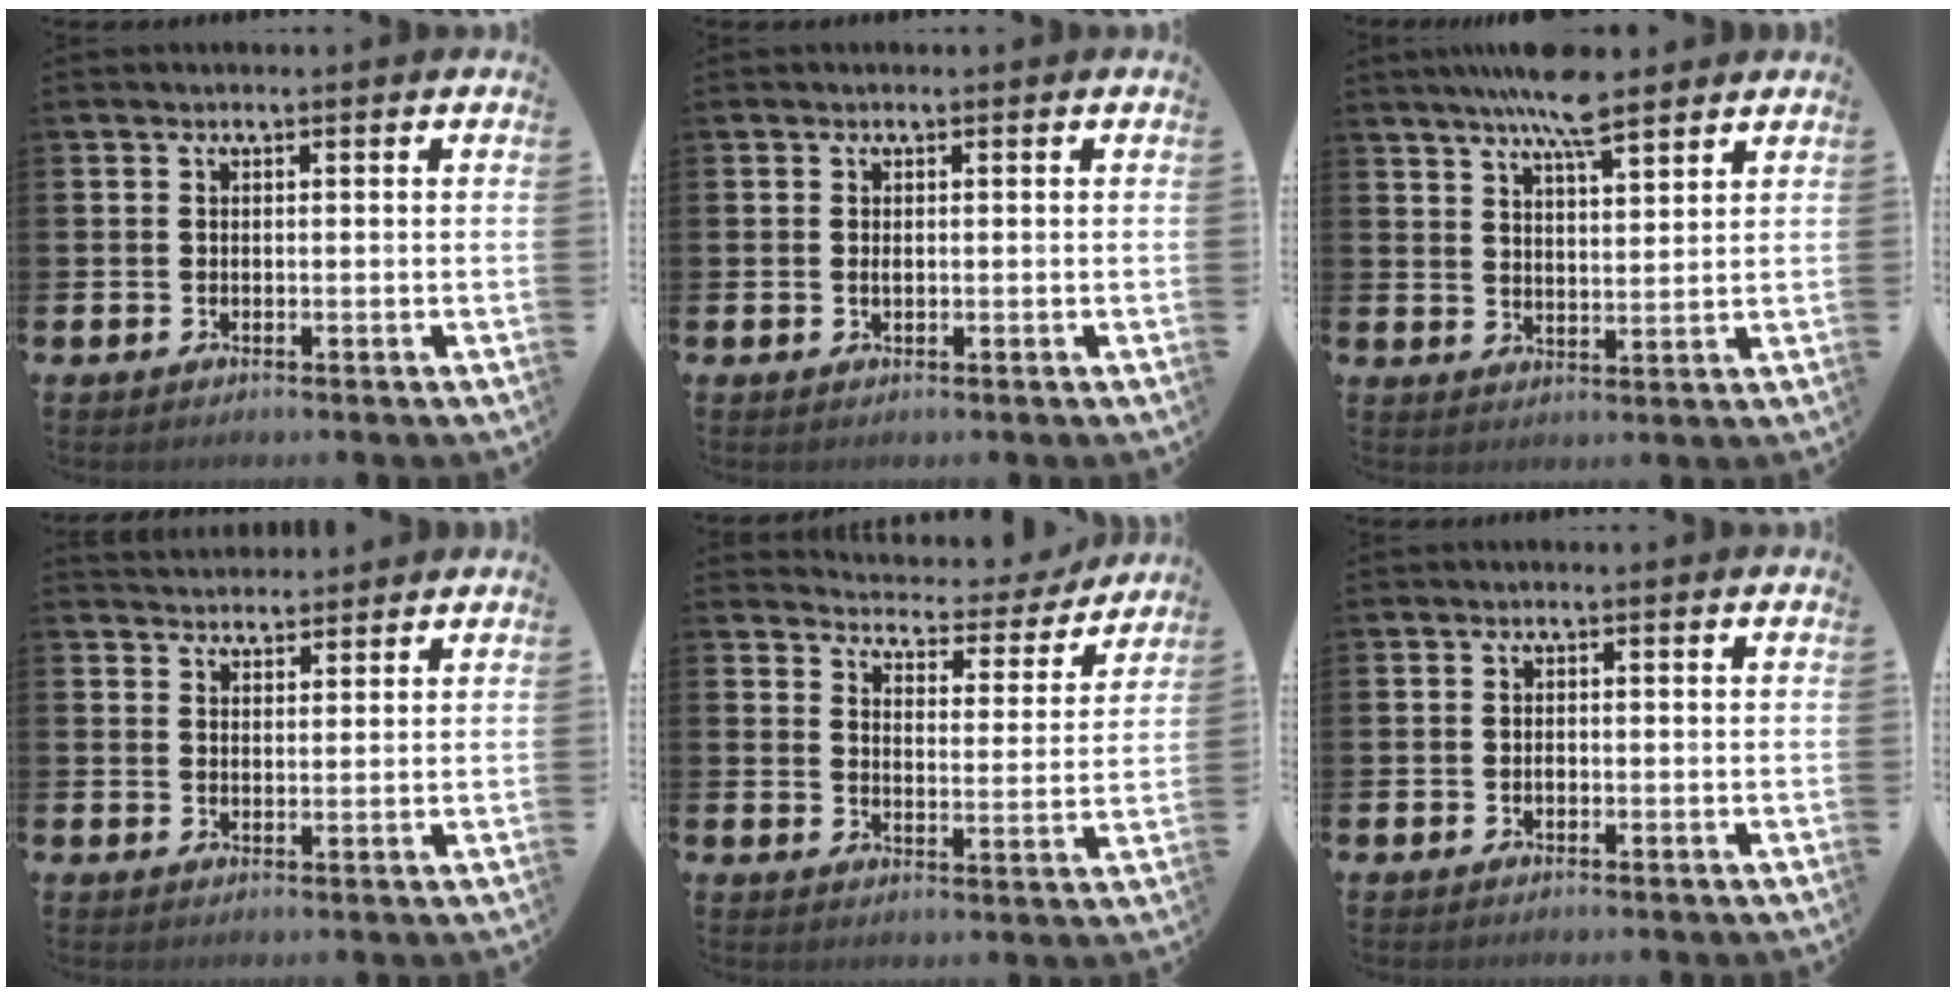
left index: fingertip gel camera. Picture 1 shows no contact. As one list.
[{"total": 0.6, "force": [0.1, 0.3, 0.6], "torque": [-0.009, 0.001, 0.001]}, {"total": 7.1, "force": [6.4, 0.9, 2.8], "torque": [-0.068, -0.026, 0.115]}, {"total": 3.4, "force": [3.3, 0.8, -0.1], "torque": [-0.003, -0.014, 0.060]}, {"total": 4.5, "force": [4.4, 0.9, 0.4], "torque": [-0.025, -0.039, 0.068]}, {"total": 0.6, "force": [-0.2, 0.3, 0.4], "torque": [-0.014, 0.002, -0.004]}]